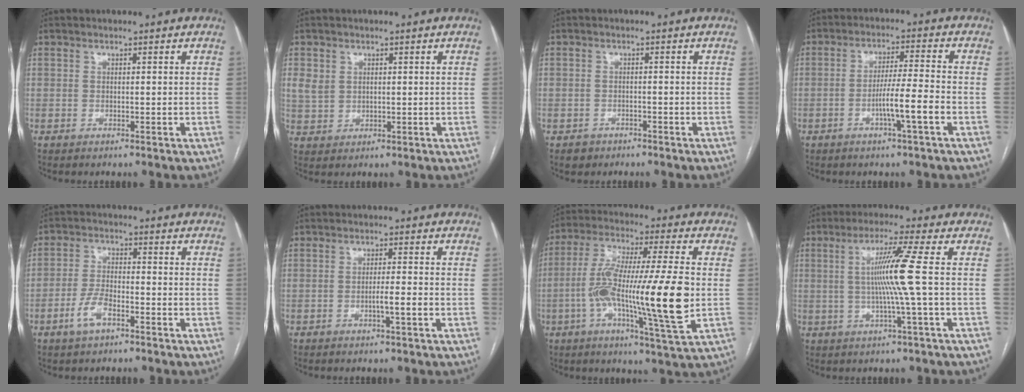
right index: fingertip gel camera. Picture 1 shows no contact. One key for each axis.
{"total": 3.7, "fx": 1.4, "fy": 3.1, "fz": 1.6, "tx": -0.034, "ty": 0.009, "tz": 0.037}
{"total": 2.0, "fx": -1.3, "fy": 1.6, "fz": 0.0, "tx": -0.004, "ty": 0.007, "tz": -0.020}
{"total": 6.2, "fx": -2.4, "fy": -0.6, "fz": 5.7, "tx": -0.104, "ty": 0.000, "tz": -0.042}
{"total": 5.2, "fx": -2.9, "fy": 1.9, "fz": 3.8, "tx": -0.085, "ty": 0.002, "tz": -0.055}
{"total": 2.5, "fx": -1.0, "fy": -0.1, "fz": 2.3, "tx": -0.037, "ty": 0.000, "tz": -0.016}
{"total": 18.2, "fx": -2.6, "fy": 0.6, "fz": 18.0, "tx": -0.330, "ty": -0.003, "tz": -0.048}
{"total": 8.0, "fx": 0.1, "fy": -2.1, "fz": 7.8, "tx": -0.147, "ty": 0.002, "tz": 0.007}